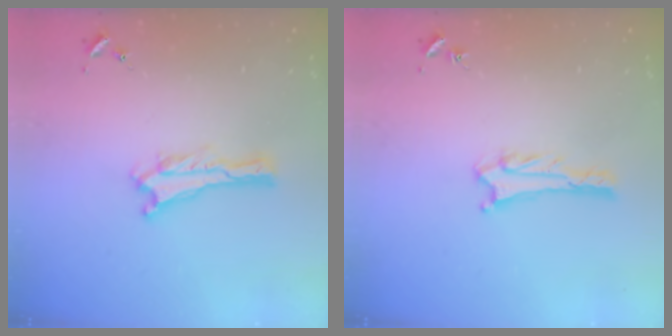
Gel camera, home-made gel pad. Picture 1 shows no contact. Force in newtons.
{"total": 2.7, "press": 2.7, "slide": 0.2}